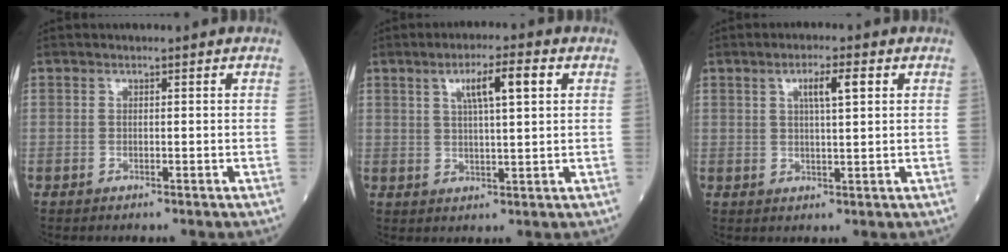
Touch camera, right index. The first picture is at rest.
{"total": 6.7, "force": [2.5, 0.7, 6.1], "torque": [-0.106, 0.010, 0.043]}
{"total": 4.4, "force": [1.7, 0.6, 4.1], "torque": [-0.071, 0.006, 0.029]}